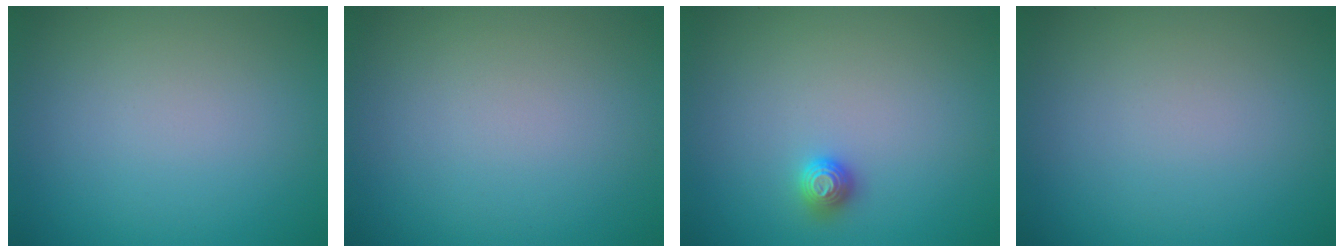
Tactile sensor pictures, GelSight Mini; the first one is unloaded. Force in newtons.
{"total": 0.0}
{"total": 1.1, "press": 1.1, "slide": 0.2}
{"total": 0.0}